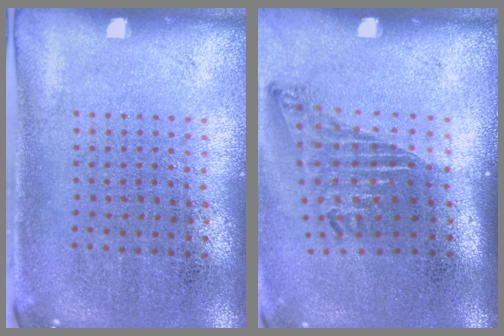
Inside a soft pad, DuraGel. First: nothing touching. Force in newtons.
{"total": 1.7, "press": 1.1, "slide": 1.3}